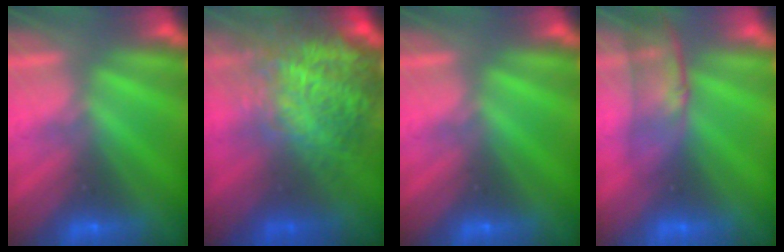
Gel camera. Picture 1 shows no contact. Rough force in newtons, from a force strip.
{"total": 7.4}
{"total": 0.0}
{"total": 3.0}